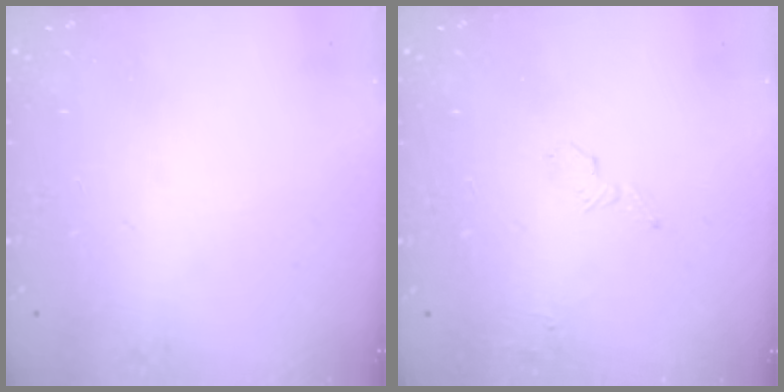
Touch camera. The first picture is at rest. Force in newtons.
{"total": 5.3, "press": 5.1, "slide": 1.7}